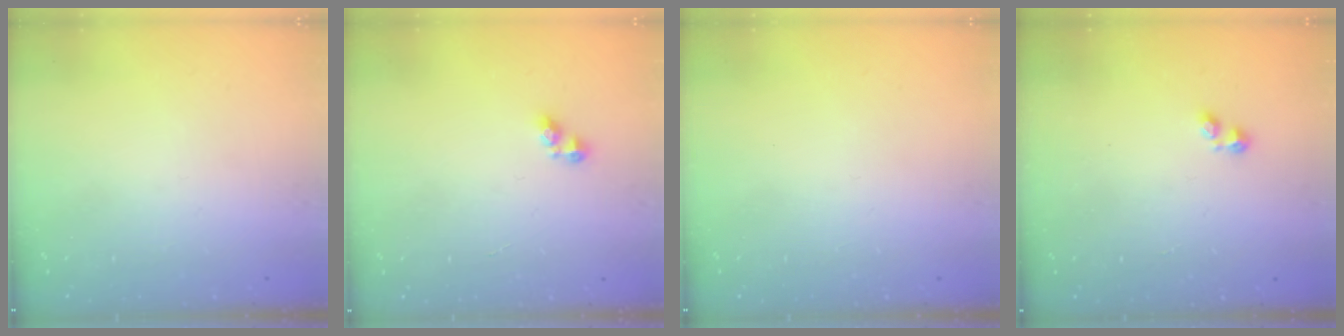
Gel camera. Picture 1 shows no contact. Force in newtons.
{"total": 4.0, "press": 3.9, "slide": 0.6}
{"total": 0.0}
{"total": 0.7, "press": 0.7, "slide": 0.2}